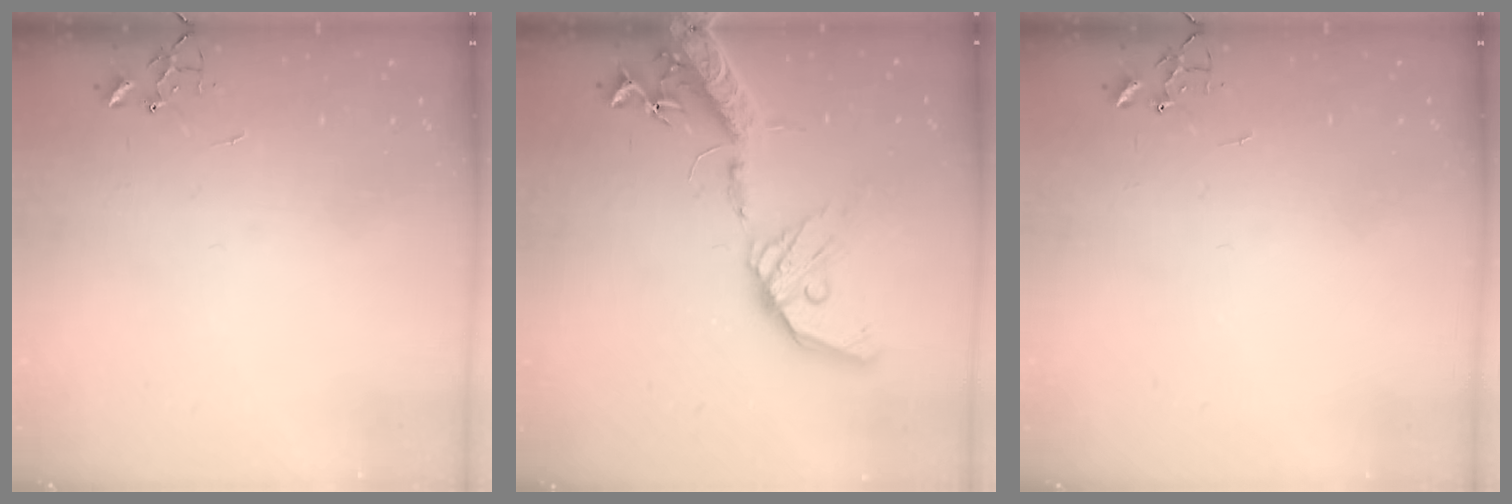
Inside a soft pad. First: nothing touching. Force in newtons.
{"total": 20.1, "press": 19.7, "slide": 3.7}
{"total": 0.0}